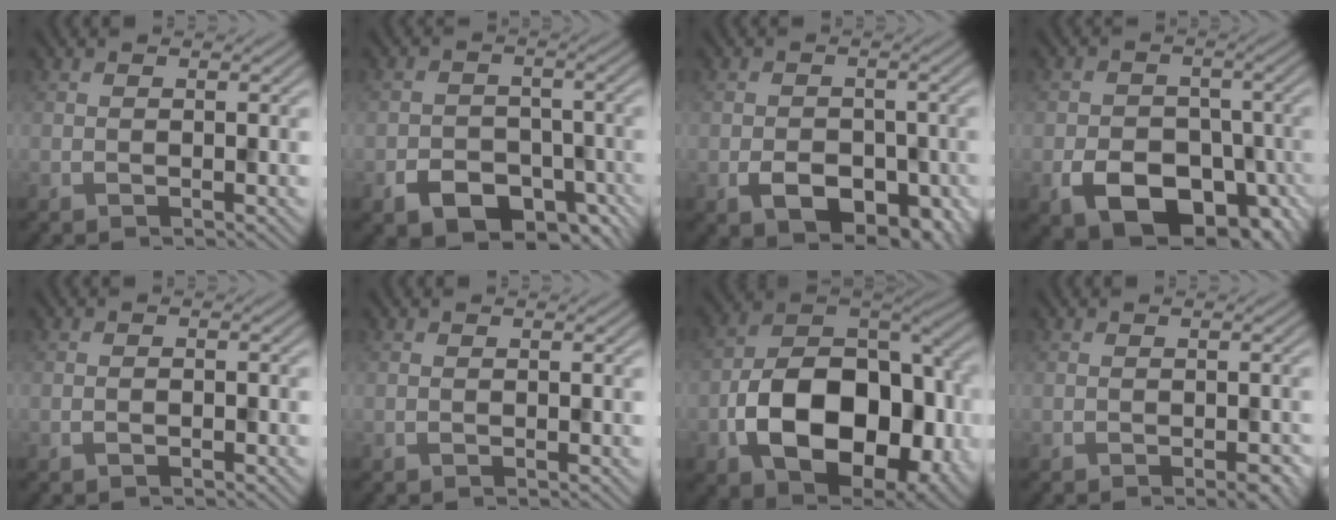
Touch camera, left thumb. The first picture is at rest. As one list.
[{"total": 7.7, "force": [-4.8, 5.0, 3.5], "torque": [-0.057, -0.011, -0.073]}, {"total": 6.9, "force": [-2.8, 4.5, 4.5], "torque": [-0.074, -0.024, -0.044]}, {"total": 9.8, "force": [-4.7, 6.5, 5.7], "torque": [-0.100, -0.025, -0.076]}, {"total": 0.8, "force": [-0.5, 0.3, 0.6], "torque": [-0.013, 0.002, -0.007]}, {"total": 0.0}, {"total": 16.1, "force": [-4.4, 10.4, 11.5], "torque": [-0.190, -0.026, -0.075]}, {"total": 1.4, "force": [-0.9, 0.4, 1.0], "torque": [-0.019, -0.002, -0.011]}]